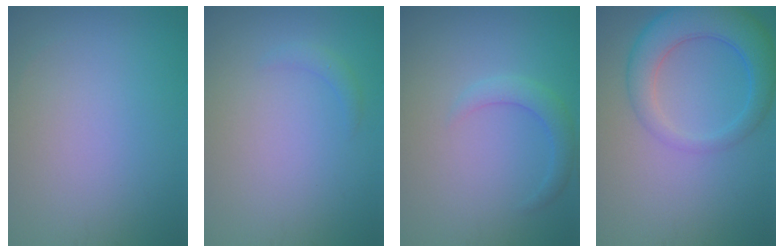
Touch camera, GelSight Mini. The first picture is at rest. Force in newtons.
{"total": 1.0, "press": 1.0, "slide": 0.1}
{"total": 2.2, "press": 2.1, "slide": 0.2}
{"total": 5.7, "press": 5.7, "slide": 0.4}